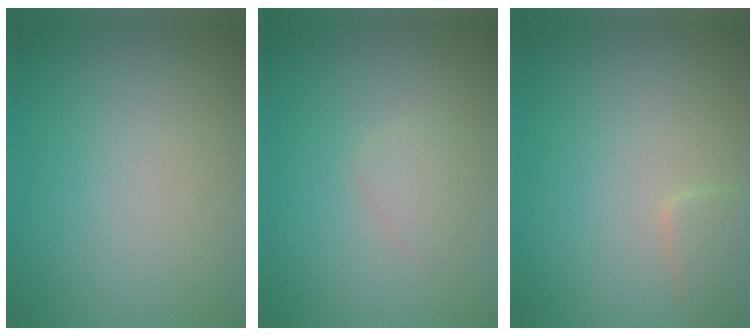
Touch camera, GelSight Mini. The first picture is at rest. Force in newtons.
{"total": 1.3, "press": 1.3, "slide": 0.1}
{"total": 1.7, "press": 1.7, "slide": 0.1}